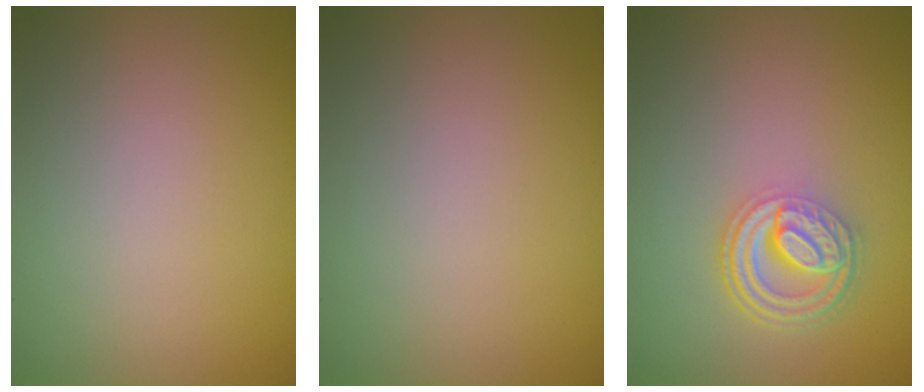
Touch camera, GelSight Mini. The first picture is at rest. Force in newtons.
{"total": 0.0}
{"total": 4.5, "press": 3.4, "slide": 2.9}